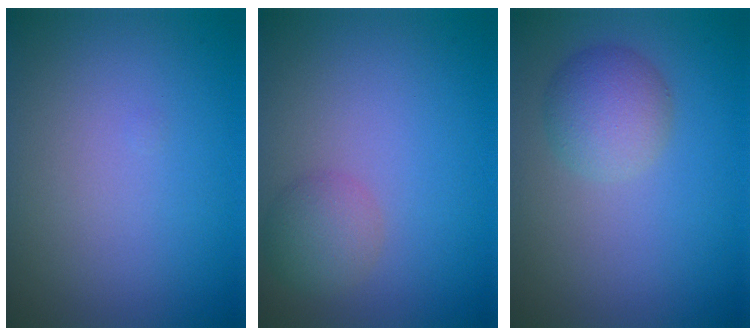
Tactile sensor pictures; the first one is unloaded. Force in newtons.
{"total": 2.5, "press": 2.5, "slide": 0.1}
{"total": 3.4, "press": 3.4, "slide": 0.0}